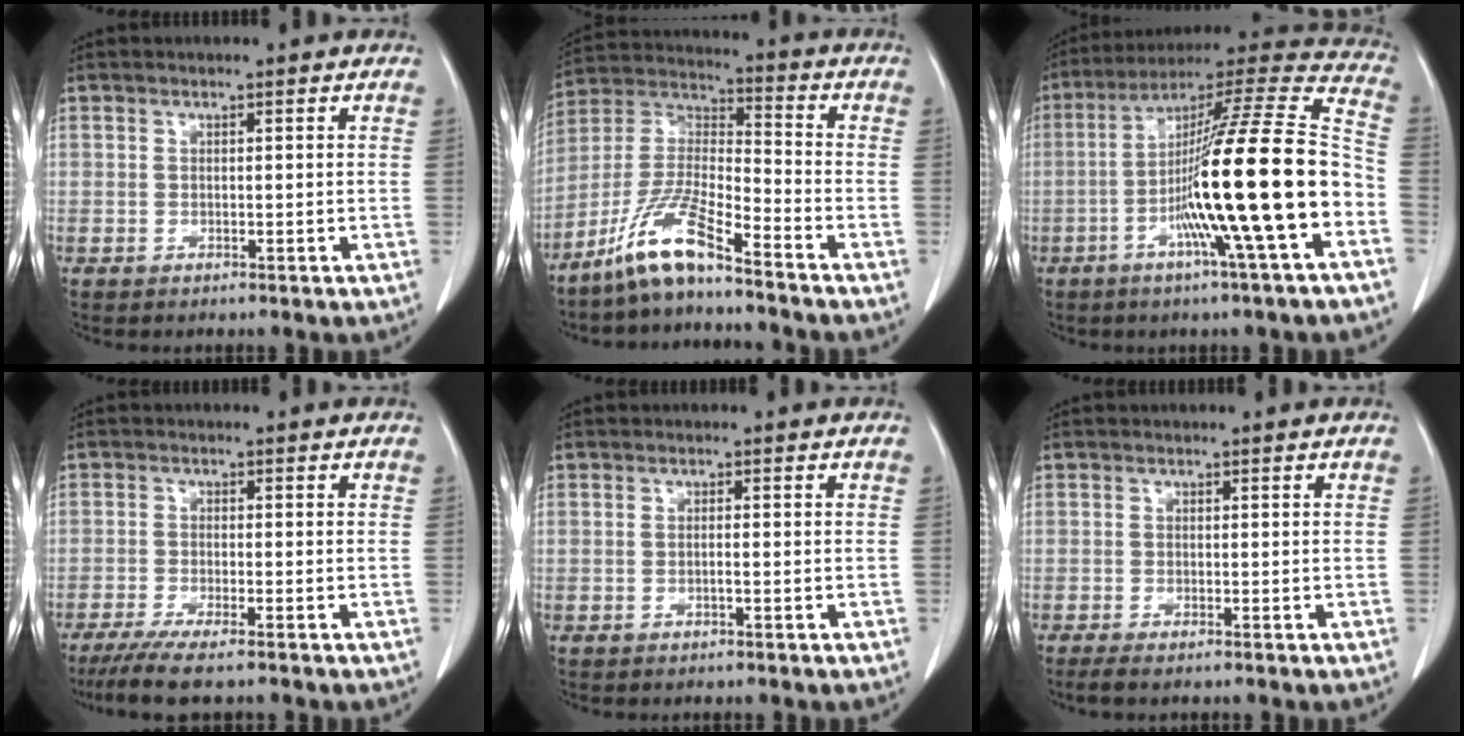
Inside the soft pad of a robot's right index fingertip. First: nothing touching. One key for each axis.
{"total": 11.0, "fx": -8.2, "fy": 0.9, "fz": 7.2, "tx": -0.161, "ty": -0.007, "tz": -0.165}
{"total": 22.6, "fx": -6.3, "fy": -0.6, "fz": 21.7, "tx": -0.333, "ty": -0.003, "tz": -0.119}
{"total": 6.8, "fx": -5.3, "fy": 0.3, "fz": 4.3, "tx": -0.068, "ty": -0.016, "tz": -0.087}
{"total": 0.7, "fx": -0.2, "fy": 0.0, "fz": 0.6, "tx": -0.011, "ty": 0.001, "tz": -0.003}
{"total": 2.0, "fx": -1.6, "fy": 0.1, "fz": 1.2, "tx": -0.020, "ty": -0.004, "tz": -0.025}